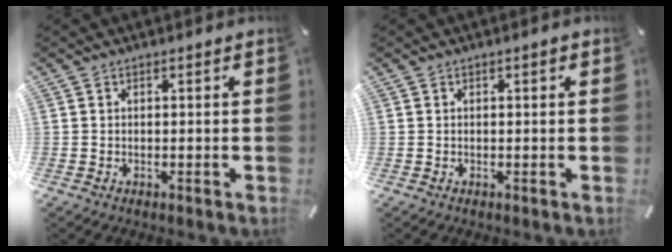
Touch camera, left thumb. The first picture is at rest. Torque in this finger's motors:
{"motor_torque": [0.45, 0.43, 0.06, -0.14, 0.00]}